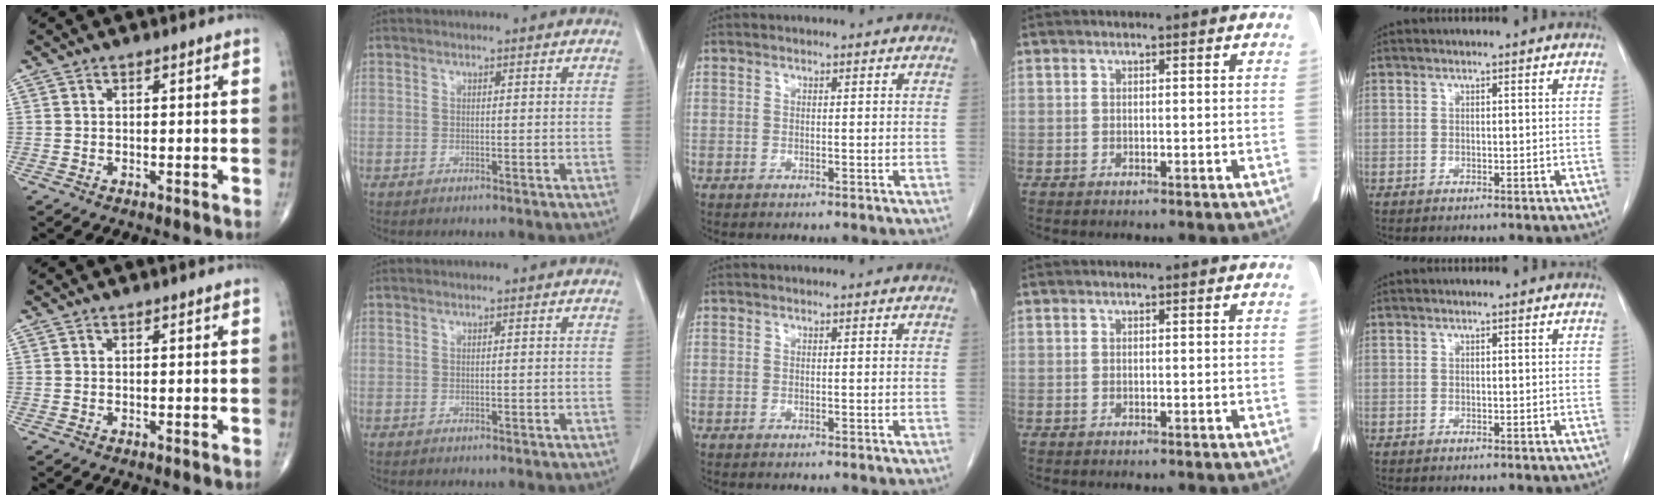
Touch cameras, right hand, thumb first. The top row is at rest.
{}